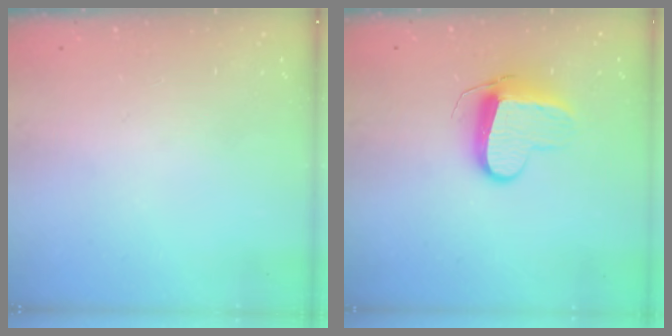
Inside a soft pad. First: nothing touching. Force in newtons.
{"total": 9.5, "press": 9.5, "slide": 0.2}